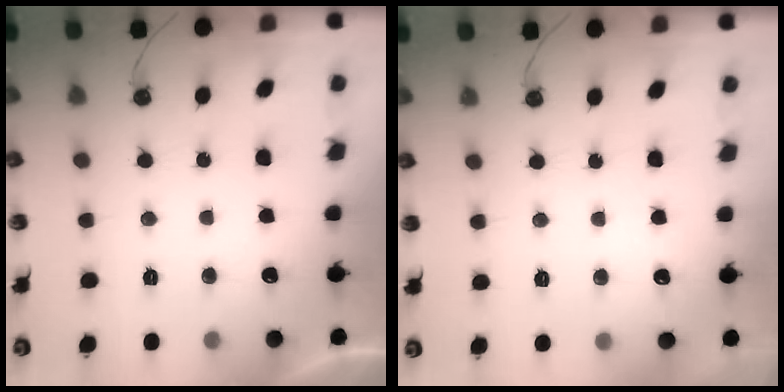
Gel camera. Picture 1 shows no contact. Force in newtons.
{"total": 2.5, "press": 2.4, "slide": 0.4}